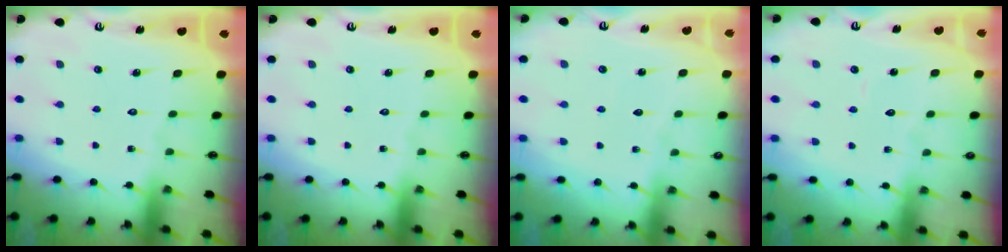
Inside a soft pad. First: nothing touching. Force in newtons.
{"total": 0.0}
{"total": 2.5, "press": 2.5, "slide": 0.3}
{"total": 3.1, "press": 3.1, "slide": 0.3}